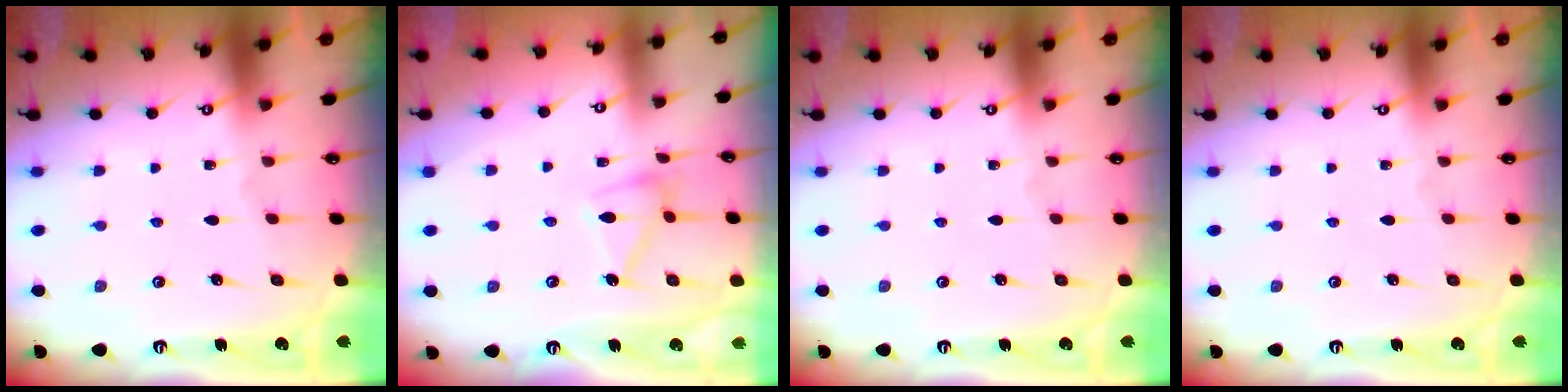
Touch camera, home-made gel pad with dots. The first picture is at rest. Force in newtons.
{"total": 11.6, "press": 11.6, "slide": 0.4}
{"total": 0.0}
{"total": 0.0}